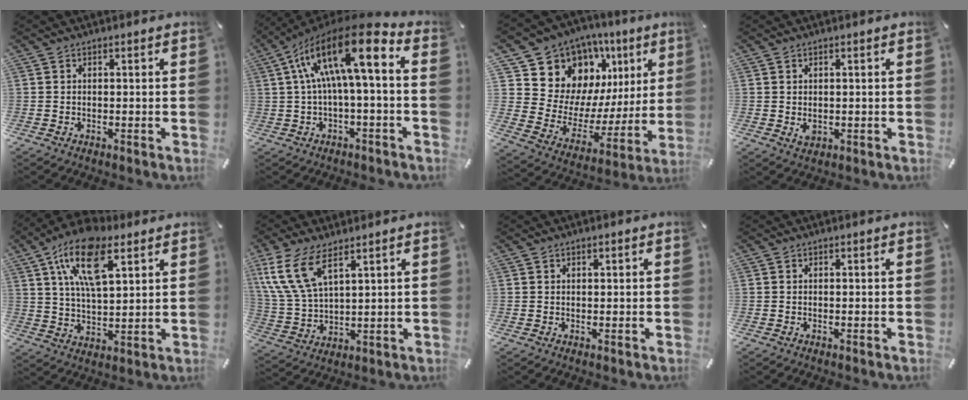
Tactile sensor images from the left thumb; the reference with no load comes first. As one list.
[{"total": 18.2, "force": [4.1, 5.8, 16.8], "torque": [-0.303, -0.022, 0.062]}, {"total": 14.9, "force": [10.0, 10.3, 3.9], "torque": [-0.071, -0.097, 0.189]}, {"total": 1.8, "force": [0.0, 1.5, 0.9], "torque": [-0.010, 0.000, 0.000]}, {"total": 16.3, "force": [8.6, 7.5, 11.6], "torque": [-0.230, -0.020, 0.147]}, {"total": 11.4, "force": [6.8, 5.2, 7.6], "torque": [-0.188, -0.018, 0.124]}, {"total": 0.5, "force": [0.4, 0.3, 0.0], "torque": [-0.001, 0.003, 0.007]}, {"total": 0.0}]